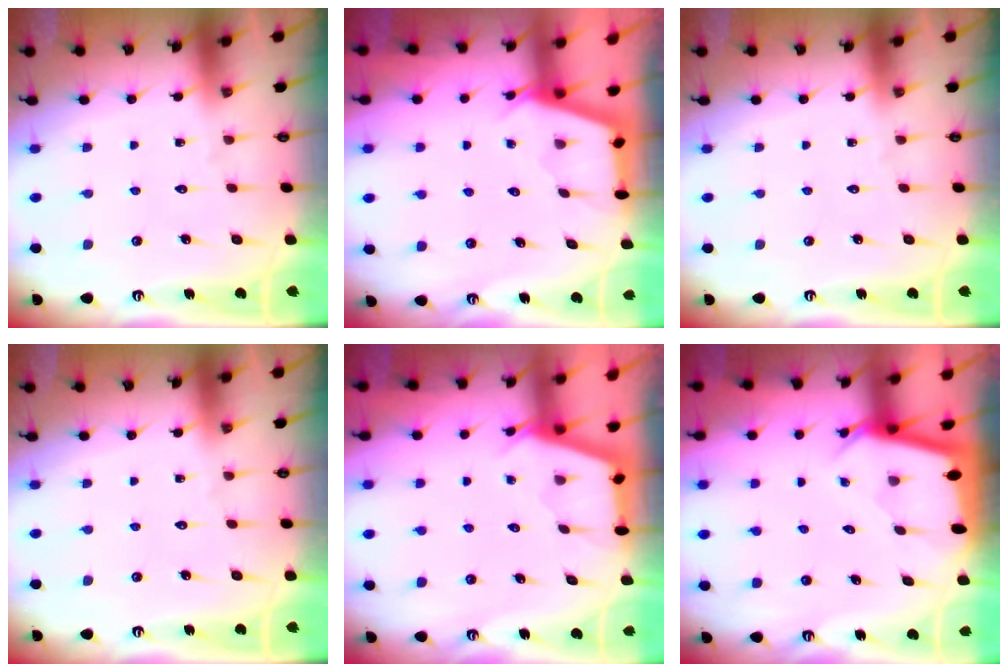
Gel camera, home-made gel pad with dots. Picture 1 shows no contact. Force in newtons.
{"total": 2.9, "press": 2.9, "slide": 0.3}
{"total": 0.0}
{"total": 0.0}
{"total": 2.9, "press": 2.9, "slide": 0.3}
{"total": 2.2, "press": 2.2, "slide": 0.1}